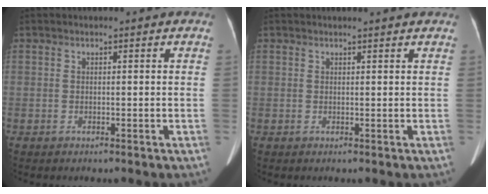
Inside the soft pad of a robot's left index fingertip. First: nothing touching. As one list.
[{"total": 2.3, "force": [2.2, 0.0, 0.8], "torque": [-0.015, 0.007, 0.023]}]